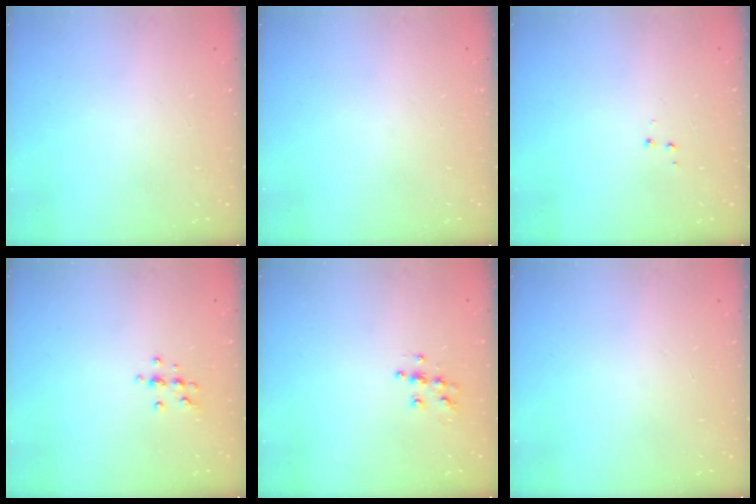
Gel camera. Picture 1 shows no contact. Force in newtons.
{"total": 0.0}
{"total": 3.3, "press": 3.3, "slide": 0.4}
{"total": 7.5, "press": 7.4, "slide": 1.3}
{"total": 6.6, "press": 6.6, "slide": 0.3}
{"total": 0.0}